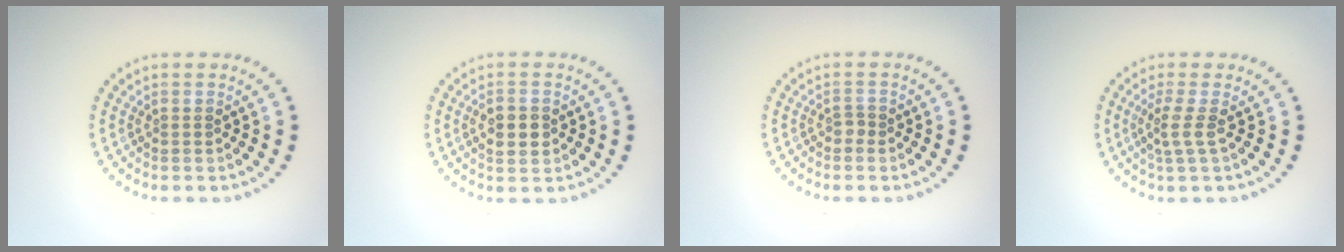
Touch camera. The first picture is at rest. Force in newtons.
{"total": 2.6, "press": 2.6, "slide": 0.1}
{"total": 0.9, "press": 0.6, "slide": 0.6}
{"total": 1.8, "press": 1.4, "slide": 1.2}